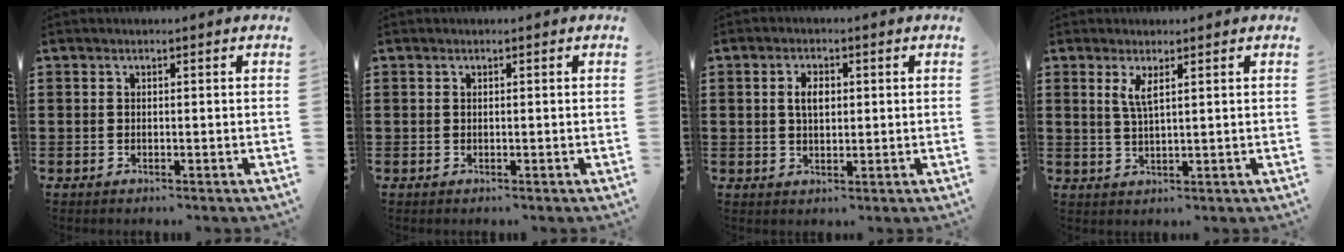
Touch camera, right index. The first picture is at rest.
{"total": 0.0}
{"total": 3.2, "force": [0.5, 1.7, 2.7], "torque": [-0.048, 0.005, 0.005]}
{"total": 3.0, "force": [1.4, 0.6, 2.5], "torque": [-0.054, 0.003, 0.024]}